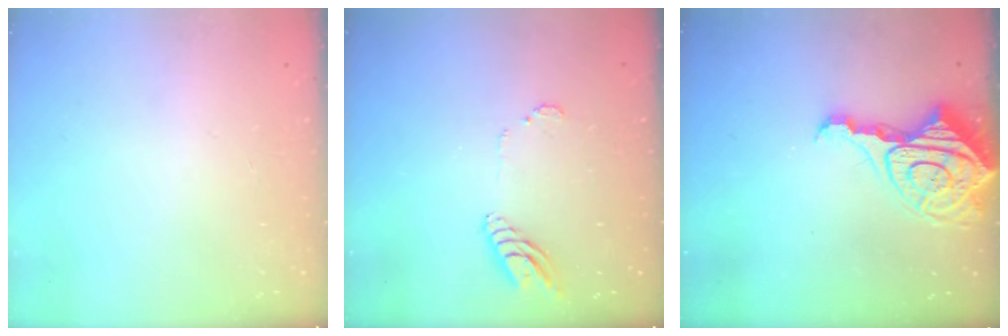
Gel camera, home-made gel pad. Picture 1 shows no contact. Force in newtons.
{"total": 9.4, "press": 9.3, "slide": 1.1}
{"total": 14.3, "press": 14.2, "slide": 1.3}